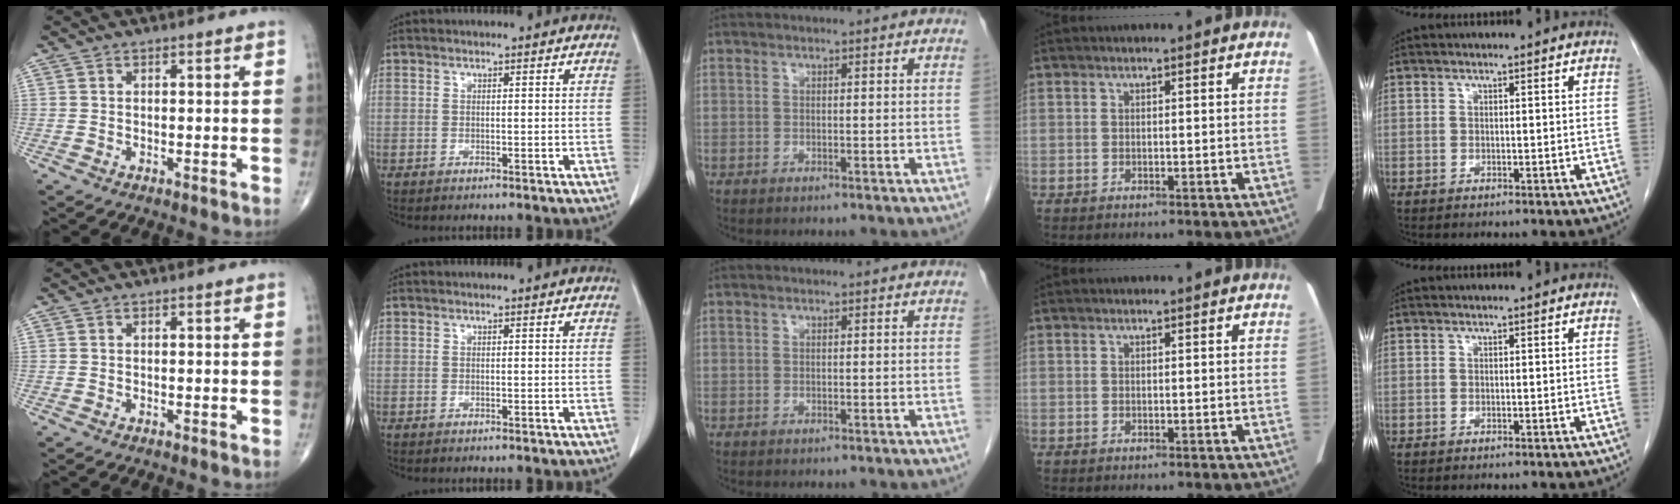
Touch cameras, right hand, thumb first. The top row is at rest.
{}